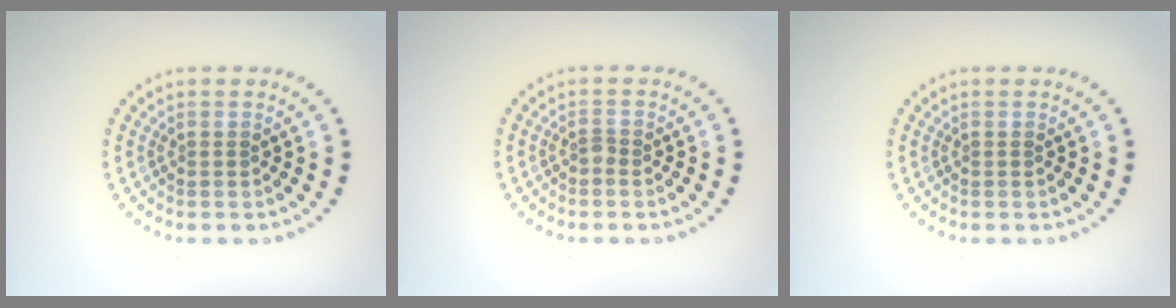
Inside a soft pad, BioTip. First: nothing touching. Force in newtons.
{"total": 0.8, "press": 0.5, "slide": 0.5}
{"total": 0.0}